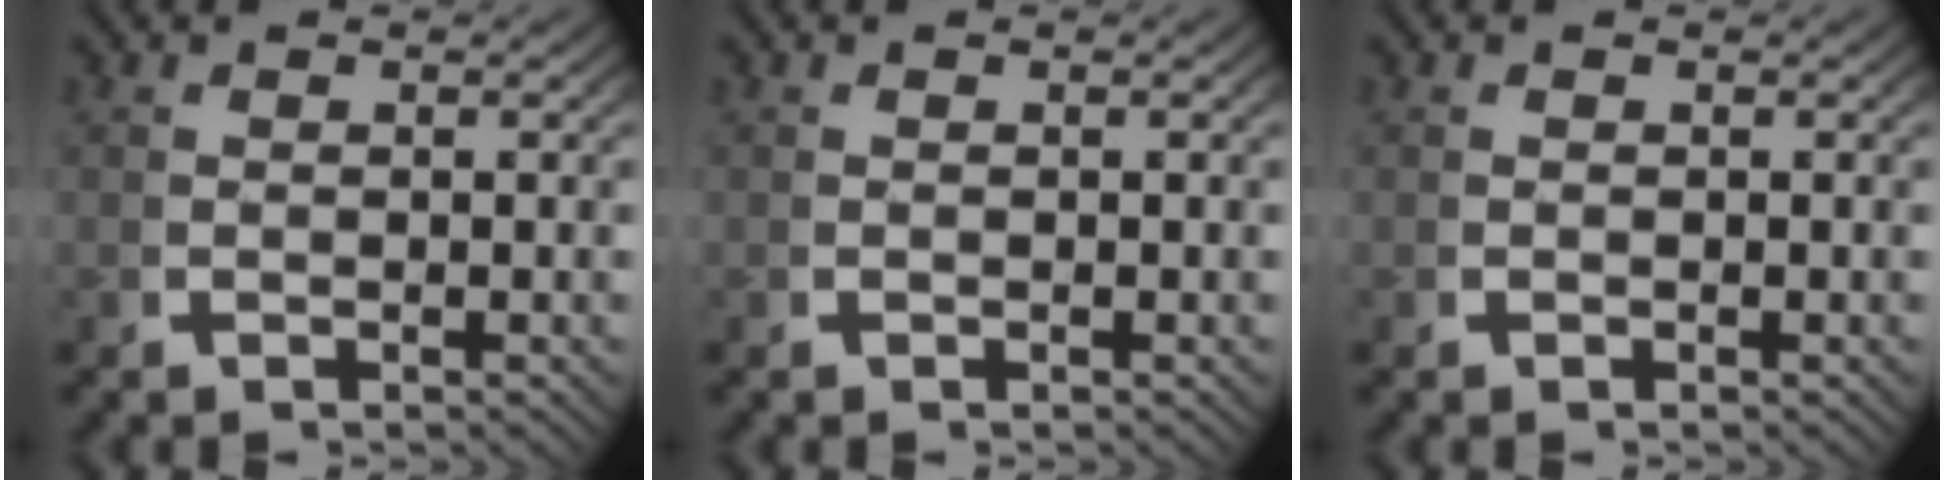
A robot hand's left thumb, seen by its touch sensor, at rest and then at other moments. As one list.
[{"total": 0.0}, {"total": 0.0}]